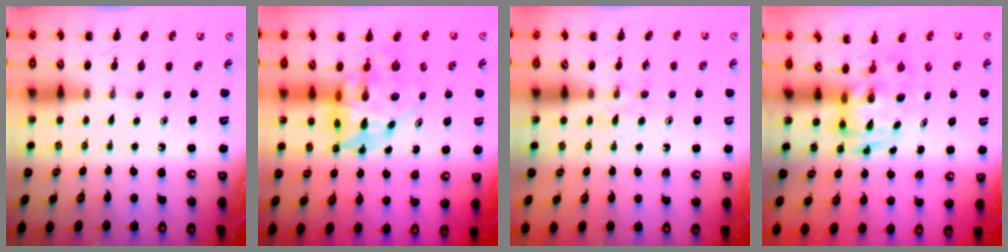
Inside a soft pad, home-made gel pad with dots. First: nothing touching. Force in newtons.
{"total": 9.4, "press": 9.0, "slide": 2.8}
{"total": 4.8, "press": 4.6, "slide": 1.4}
{"total": 3.5, "press": 3.4, "slide": 0.7}